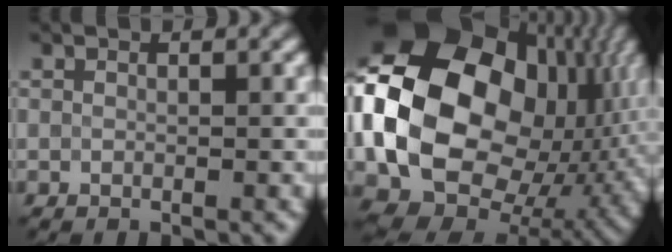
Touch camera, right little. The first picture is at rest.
{"total": 21.4, "force": [1.4, 16.0, 14.1], "torque": [-0.321, 0.000, 0.038]}